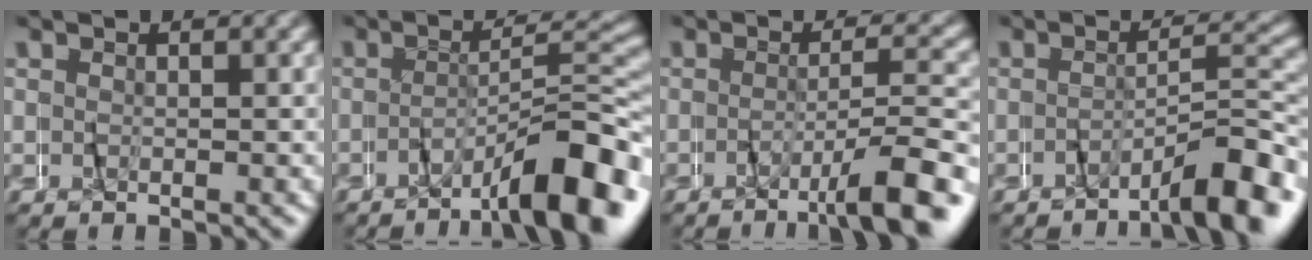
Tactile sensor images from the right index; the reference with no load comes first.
{"total": 8.7, "force": [-5.7, 1.2, 6.4], "torque": [-0.084, 0.007, -0.091]}
{"total": 6.2, "force": [-4.3, 0.0, 4.4], "torque": [-0.068, -0.001, -0.074]}
{"total": 5.9, "force": [-4.6, 0.4, 3.8], "torque": [-0.050, 0.004, -0.076]}